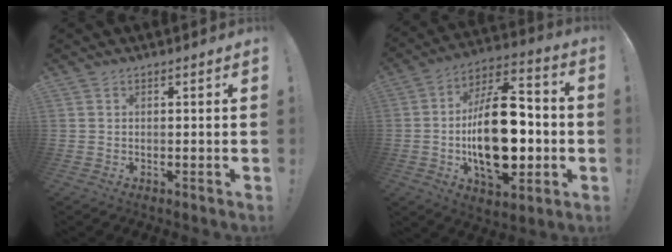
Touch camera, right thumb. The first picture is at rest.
{"total": 25.4, "force": [-3.1, 13.5, 21.2], "torque": [-0.370, 0.018, -0.042]}